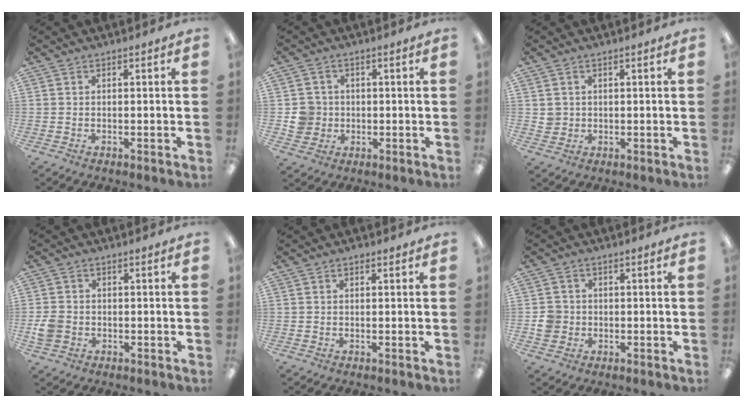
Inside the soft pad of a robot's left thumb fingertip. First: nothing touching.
{"total": 5.7, "force": [-0.2, 5.5, 1.5], "torque": [-0.028, 0.010, -0.002]}
{"total": 2.5, "force": [1.0, 2.3, 0.2], "torque": [-0.002, 0.001, 0.017]}
{"total": 4.0, "force": [-0.8, 3.5, 1.8], "torque": [-0.029, 0.003, -0.016]}
{"total": 0.8, "force": [0.6, 0.3, 0.4], "torque": [-0.002, -0.001, 0.009]}
{"total": 4.3, "force": [-0.4, 4.1, 1.3], "torque": [-0.018, 0.008, -0.006]}